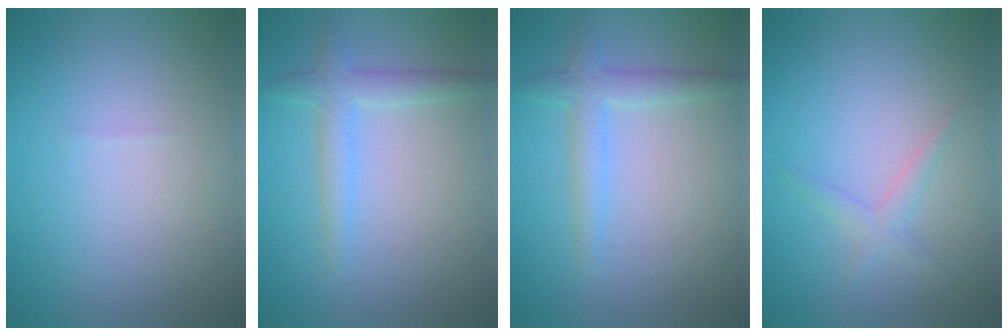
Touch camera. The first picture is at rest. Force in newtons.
{"total": 2.4, "press": 2.4, "slide": 0.1}
{"total": 2.4, "press": 2.4, "slide": 0.1}
{"total": 1.3, "press": 1.3, "slide": 0.2}